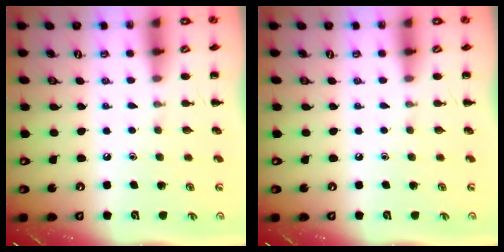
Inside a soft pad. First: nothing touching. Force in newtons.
{"total": 0.0}